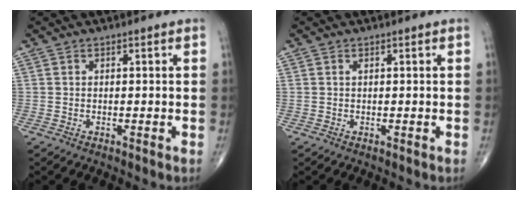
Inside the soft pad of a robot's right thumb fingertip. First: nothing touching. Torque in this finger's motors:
{"motor_torque": [-0.05, -0.25, 0.12, 0.15, -0.02]}